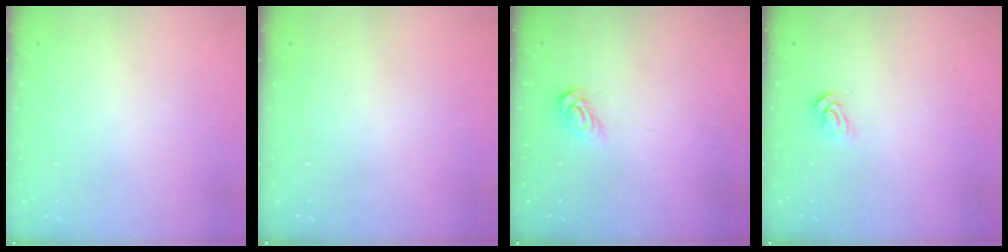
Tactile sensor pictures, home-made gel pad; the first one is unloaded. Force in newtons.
{"total": 0.0}
{"total": 3.8, "press": 3.8, "slide": 0.4}
{"total": 3.7, "press": 3.7, "slide": 0.2}